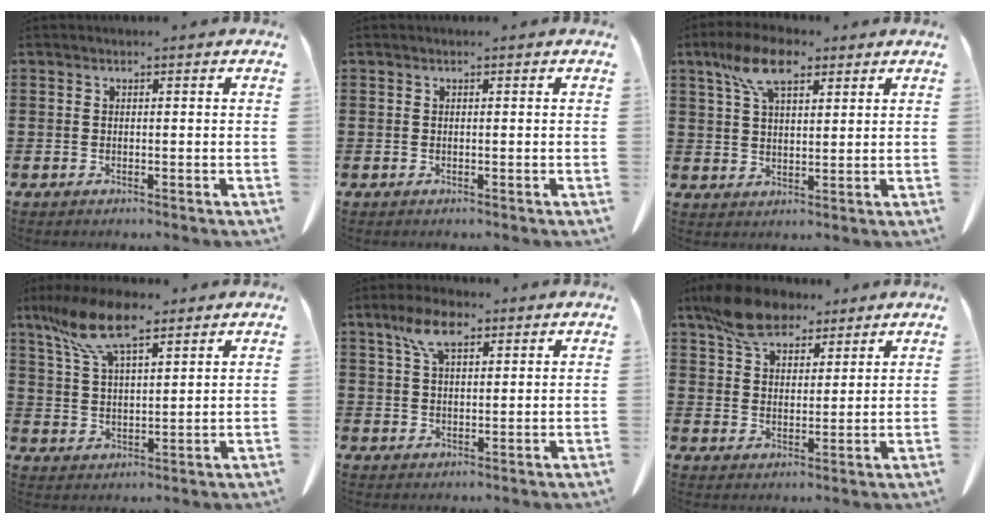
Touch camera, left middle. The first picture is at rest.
{"total": 0.0}
{"total": 8.2, "force": [5.0, 3.7, 5.3], "torque": [-0.119, 0.008, 0.091]}
{"total": 10.7, "force": [7.4, 3.5, 6.9], "torque": [-0.159, -0.013, 0.136]}
{"total": 6.6, "force": [3.7, 3.0, 4.5], "torque": [-0.100, 0.011, 0.068]}
{"total": 8.9, "force": [6.9, 4.0, 4.0], "torque": [-0.094, -0.005, 0.130]}